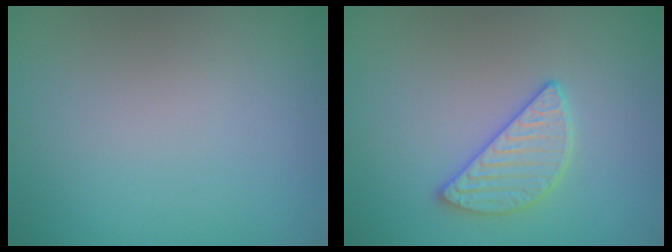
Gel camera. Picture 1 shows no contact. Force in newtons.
{"total": 2.8, "press": 2.7, "slide": 0.7}